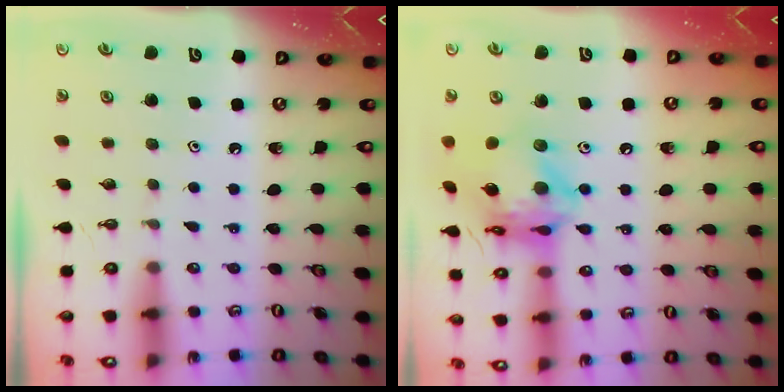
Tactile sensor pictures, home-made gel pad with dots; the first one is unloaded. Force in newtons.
{"total": 17.6, "press": 17.5, "slide": 1.8}